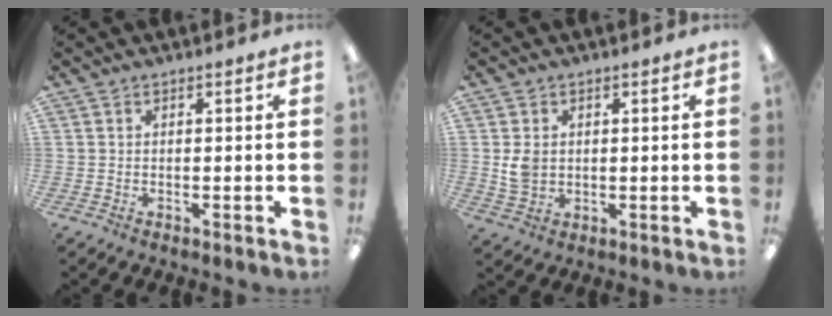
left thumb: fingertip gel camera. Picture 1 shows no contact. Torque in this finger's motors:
{"motor_torque": [0.01, 0.10, 0.06, -0.02, 0.03]}